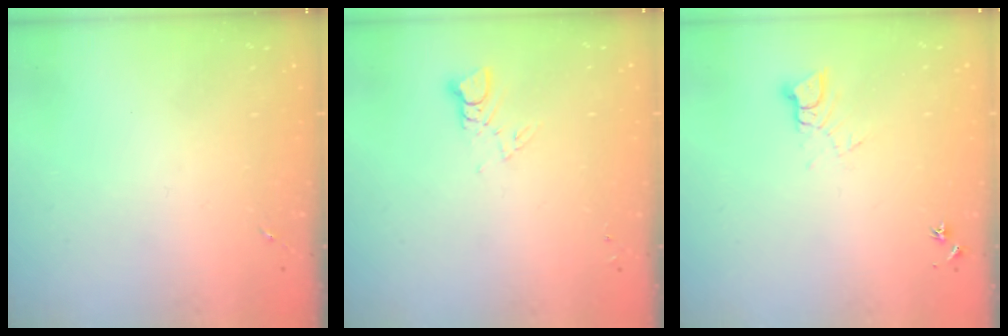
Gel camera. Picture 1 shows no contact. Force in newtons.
{"total": 2.9, "press": 2.9, "slide": 0.2}
{"total": 5.4, "press": 5.4, "slide": 0.5}